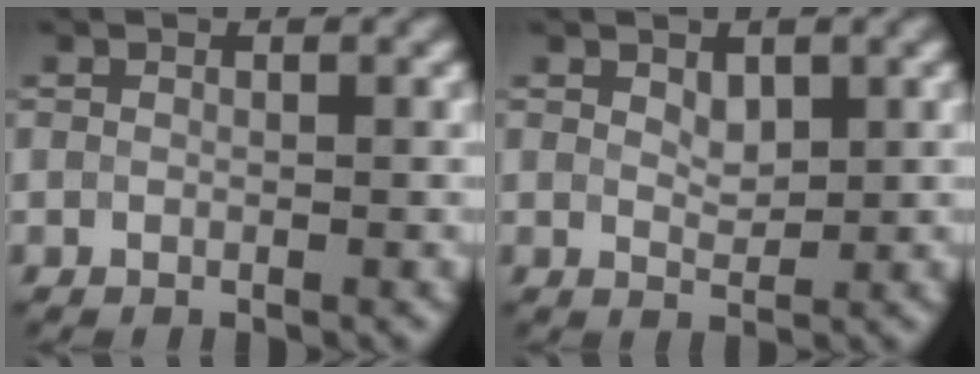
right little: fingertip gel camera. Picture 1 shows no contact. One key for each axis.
{"total": 1.6, "fx": 0.8, "fy": 0.8, "fz": 1.0, "tx": -0.023, "ty": 0.001, "tz": 0.016}